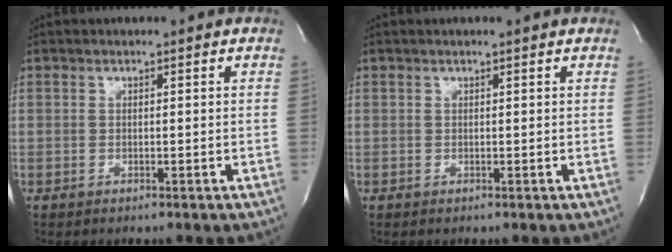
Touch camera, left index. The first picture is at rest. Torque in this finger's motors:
{"motor_torque": [0.22, -0.20, -0.03, -0.01]}